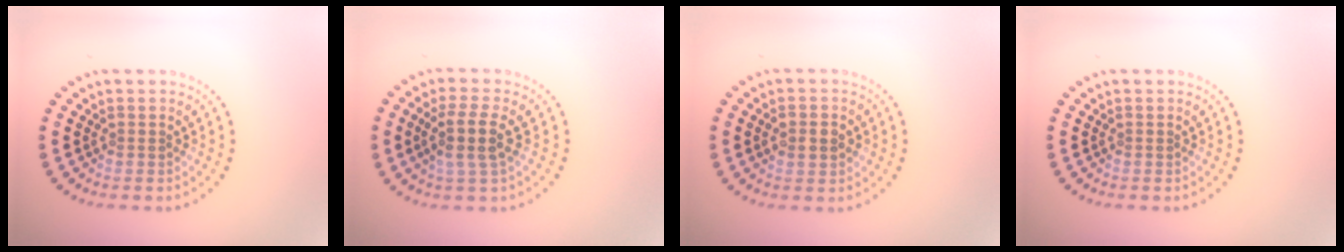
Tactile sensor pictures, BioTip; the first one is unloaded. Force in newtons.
{"total": 3.0, "press": 2.6, "slide": 1.6}
{"total": 2.0, "press": 2.0, "slide": 0.1}
{"total": 0.0}